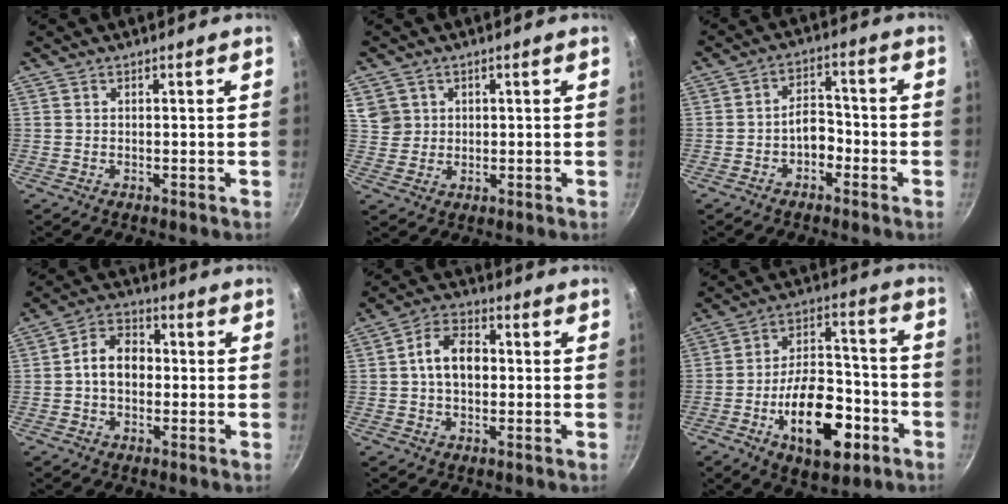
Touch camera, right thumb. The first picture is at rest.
{"total": 4.6, "force": [1.6, 4.2, 1.0], "torque": [0.005, 0.002, 0.032]}
{"total": 5.3, "force": [-2.2, 3.5, 3.2], "torque": [-0.025, 0.032, -0.040]}
{"total": 7.8, "force": [-0.3, 5.7, 5.3], "torque": [-0.060, 0.024, -0.018]}
{"total": 8.5, "force": [0.4, 5.7, 6.3], "torque": [-0.087, 0.023, -0.004]}
{"total": 19.2, "force": [-7.6, 10.1, 14.4], "torque": [-0.191, 0.054, -0.116]}